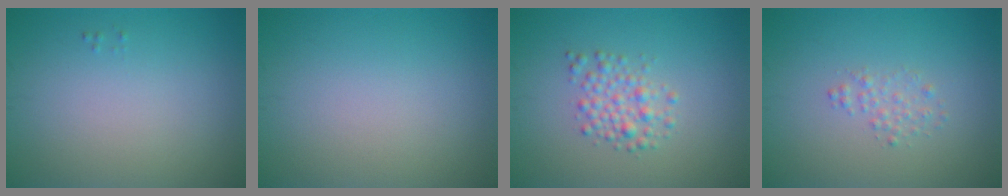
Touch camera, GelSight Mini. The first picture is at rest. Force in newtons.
{"total": 0.0}
{"total": 2.5, "press": 2.5, "slide": 0.0}
{"total": 1.2, "press": 1.2, "slide": 0.0}